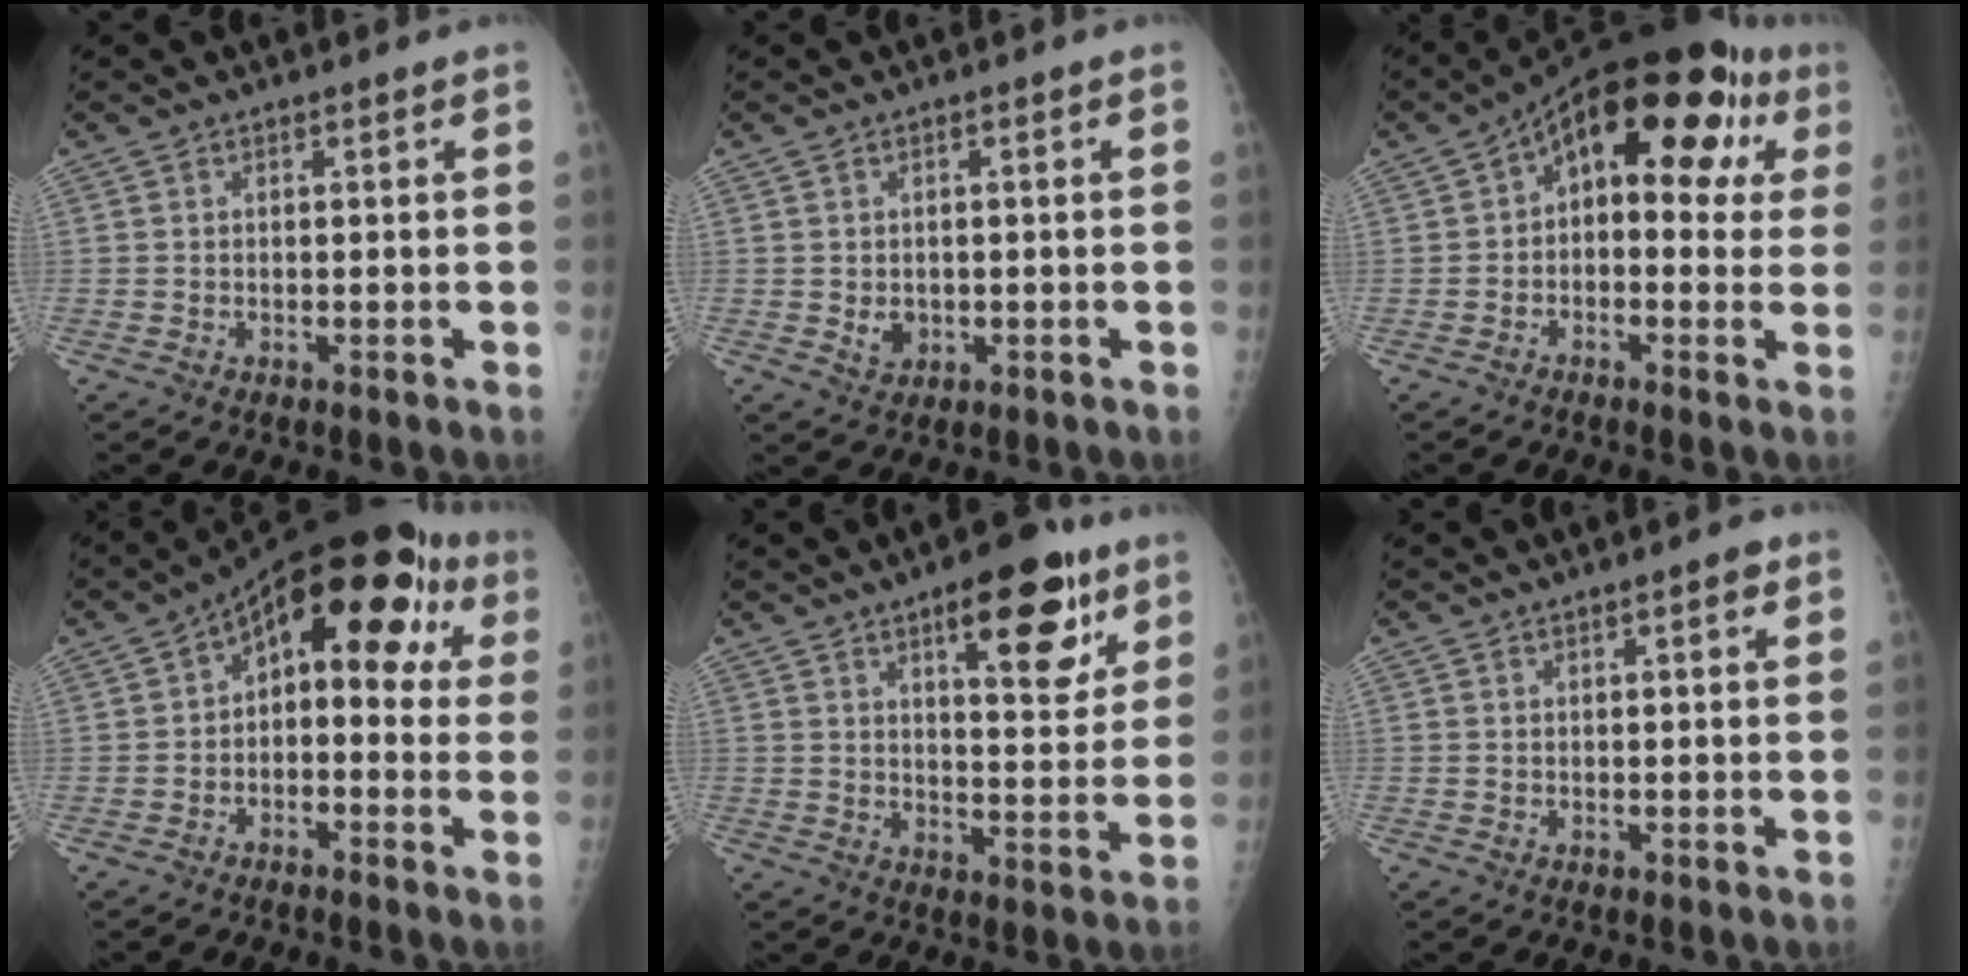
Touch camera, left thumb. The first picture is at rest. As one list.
[{"total": 2.9, "force": [-0.3, 2.4, 1.6], "torque": [-0.015, 0.000, 0.004]}, {"total": 17.4, "force": [4.6, 9.5, 13.9], "torque": [-0.138, 0.035, 0.046]}, {"total": 15.0, "force": [3.3, 8.0, 12.2], "torque": [-0.116, 0.048, 0.031]}, {"total": 14.1, "force": [7.6, 5.2, 10.7], "torque": [-0.109, -0.034, 0.103]}, {"total": 1.9, "force": [0.9, 0.4, 1.6], "torque": [-0.021, 0.000, 0.010]}]